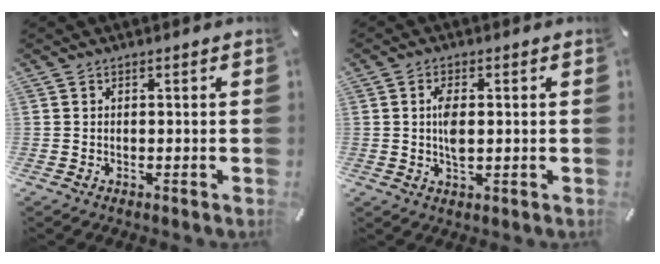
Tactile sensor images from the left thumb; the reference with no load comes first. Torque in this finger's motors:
{"motor_torque": [0.92, 0.90, 0.58, -0.03, 0.01]}